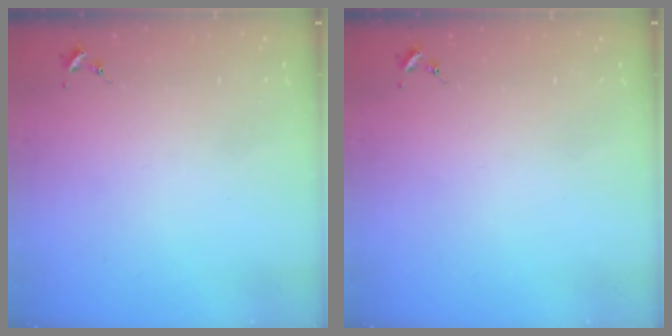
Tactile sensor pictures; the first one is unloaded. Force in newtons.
{"total": 0.0}